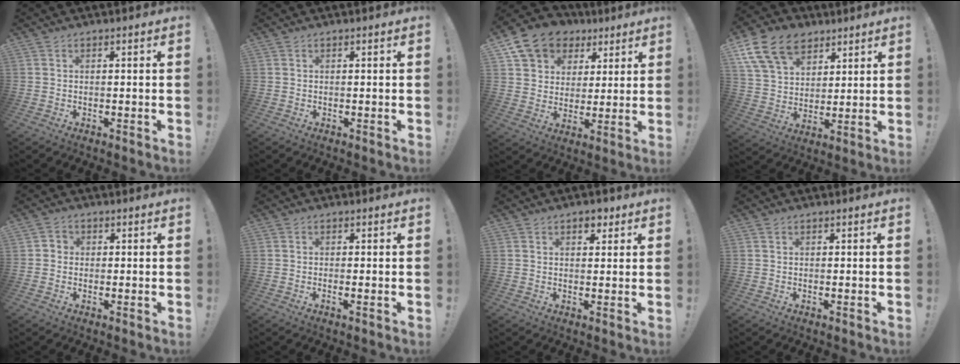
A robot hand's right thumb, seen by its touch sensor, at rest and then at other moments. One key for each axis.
{"total": 0.0}
{"total": 12.8, "fx": 7.2, "fy": 9.6, "fz": 4.5, "tx": -0.075, "ty": -0.042, "tz": 0.139}
{"total": 16.6, "fx": 8.8, "fy": 11.5, "fz": 8.2, "tx": -0.145, "ty": -0.039, "tz": 0.169}
{"total": 2.3, "fx": -0.7, "fy": 2.0, "fz": 0.8, "tx": -0.022, "ty": 0.010, "tz": -0.010}
{"total": 1.2, "fx": 0.0, "fy": -0.1, "fz": 1.2, "tx": -0.016, "ty": -0.006, "tz": -0.001}
{"total": 3.7, "fx": 2.2, "fy": 2.4, "fz": 1.7, "tx": -0.007, "ty": -0.007, "tz": 0.033}
{"total": 0.0}